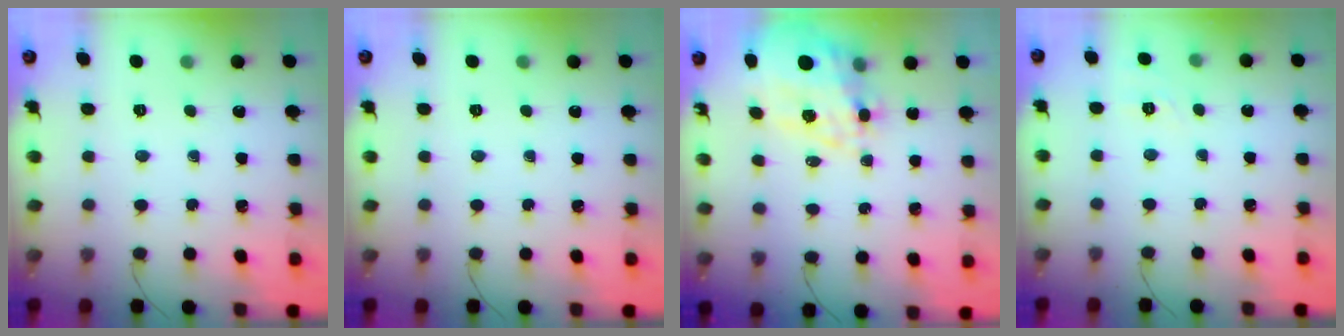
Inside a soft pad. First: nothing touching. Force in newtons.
{"total": 0.0}
{"total": 16.1, "press": 15.6, "slide": 3.8}
{"total": 4.3, "press": 4.1, "slide": 1.5}